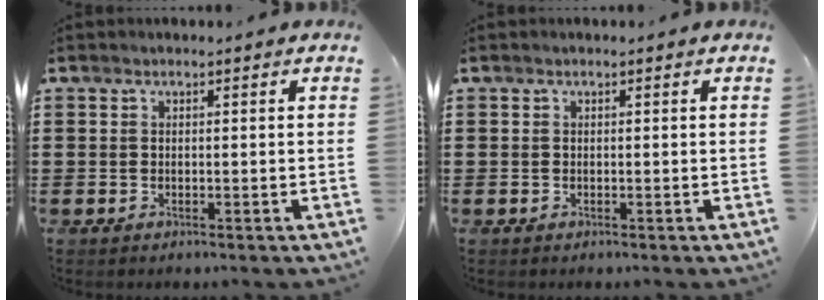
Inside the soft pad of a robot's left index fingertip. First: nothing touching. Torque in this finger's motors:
{"motor_torque": [0.00, 0.00, 0.00, -0.01]}